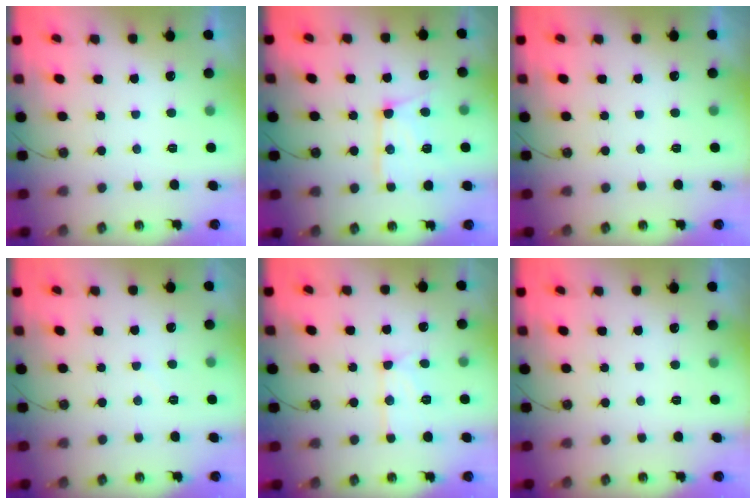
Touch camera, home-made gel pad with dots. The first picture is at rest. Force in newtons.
{"total": 14.7, "press": 14.7, "slide": 1.4}
{"total": 0.0}
{"total": 2.5, "press": 2.5, "slide": 0.4}
{"total": 11.4, "press": 11.3, "slide": 1.1}
{"total": 0.0}